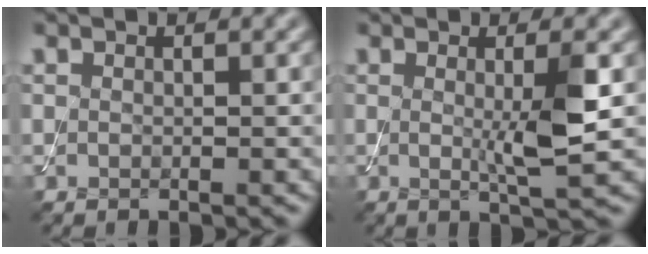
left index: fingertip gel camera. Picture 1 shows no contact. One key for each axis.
{"total": 3.9, "fx": 0.1, "fy": 0.5, "fz": 3.9, "tx": -0.068, "ty": -0.008, "tz": 0.003}